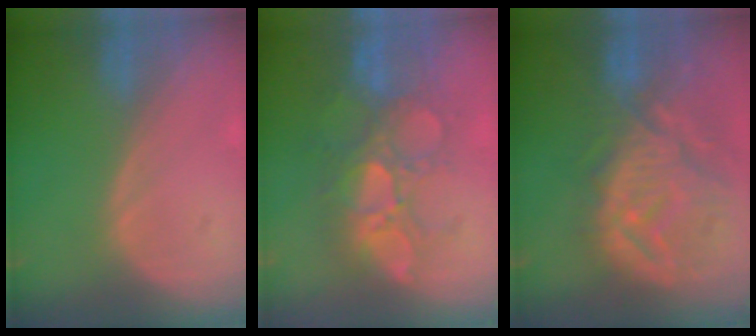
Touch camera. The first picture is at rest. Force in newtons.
{"total": 10.9, "press": 9.5, "slide": 5.4}
{"total": 12.7, "press": 11.2, "slide": 5.9}